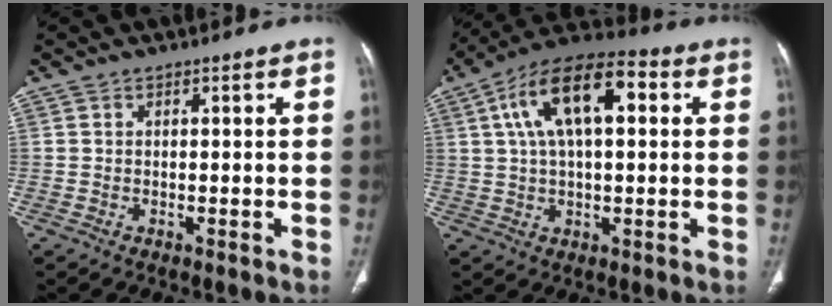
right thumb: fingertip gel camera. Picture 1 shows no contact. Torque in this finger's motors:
{"motor_torque": [0.65, 4.36, 0.68, -0.49, 0.48]}